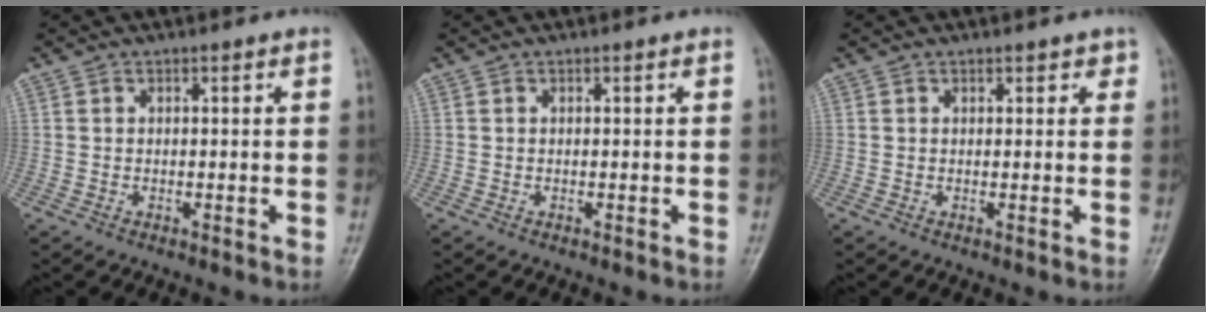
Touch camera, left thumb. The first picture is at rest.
{"total": 0.0}
{"total": 1.5, "force": [1.1, 0.9, 0.6], "torque": [0.008, -0.004, 0.008]}